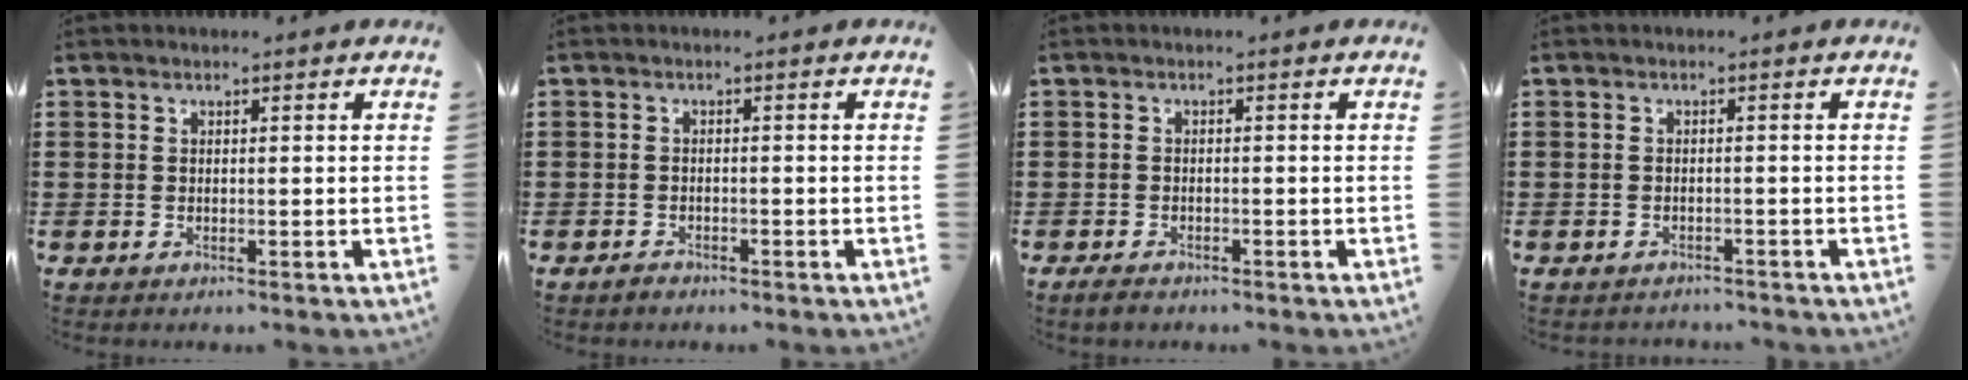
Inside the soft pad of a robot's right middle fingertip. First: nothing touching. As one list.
[{"total": 0.9, "force": [-0.8, 0.3, 0.2], "torque": [-0.006, -0.001, -0.017]}, {"total": 1.1, "force": [-0.9, 0.5, 0.5], "torque": [-0.019, -0.005, -0.020]}, {"total": 1.0, "force": [-1.0, 0.1, 0.0], "torque": [-0.003, 0.001, -0.022]}]